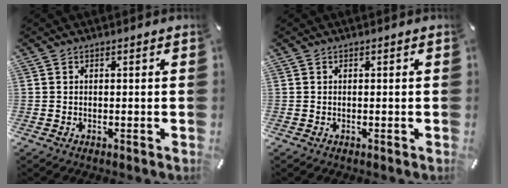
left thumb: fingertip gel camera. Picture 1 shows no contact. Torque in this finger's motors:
{"motor_torque": [-0.02, 0.00, 0.00, 0.10, 0.00]}